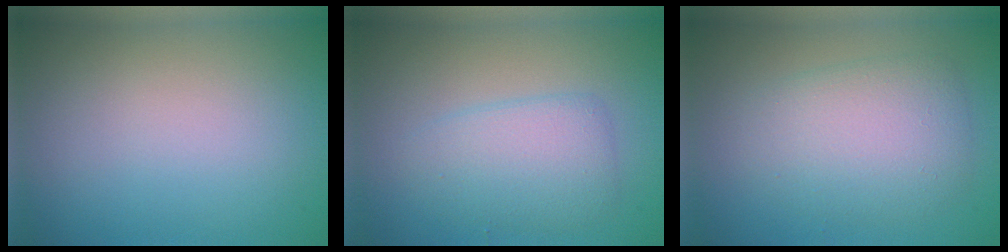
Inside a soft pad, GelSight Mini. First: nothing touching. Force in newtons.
{"total": 3.5, "press": 3.5, "slide": 0.1}
{"total": 4.6, "press": 4.6, "slide": 0.1}